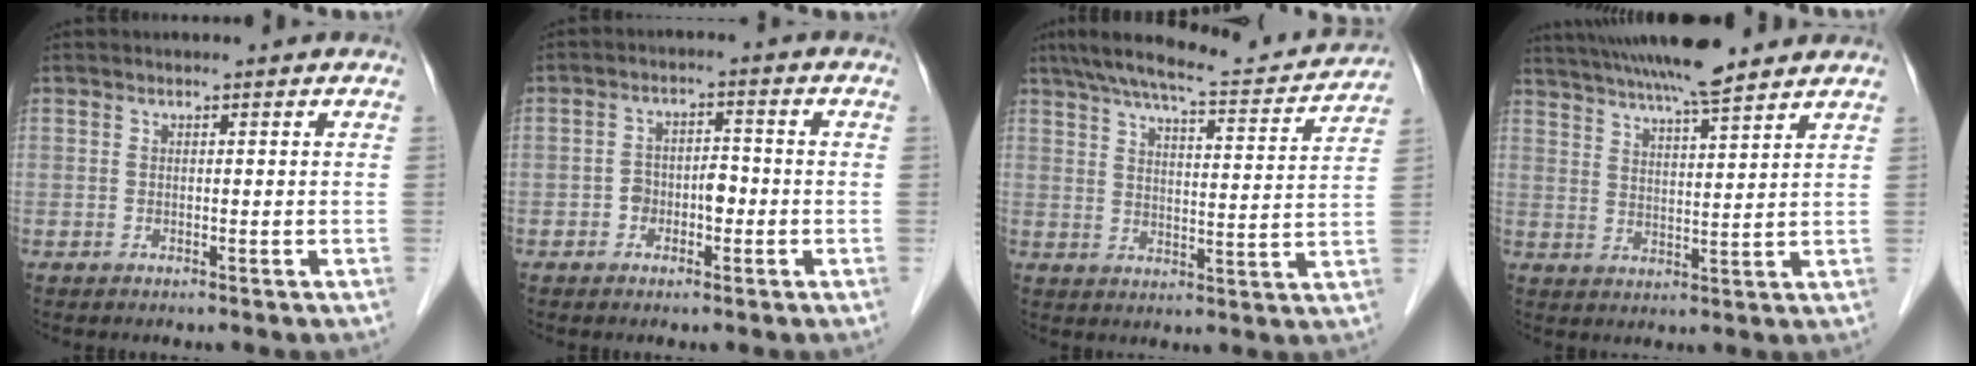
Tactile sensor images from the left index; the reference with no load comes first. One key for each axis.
{"total": 3.7, "fx": -1.2, "fy": 2.3, "fz": 2.6, "tx": -0.044, "ty": 0.018, "tz": -0.021}
{"total": 16.3, "fx": 14.9, "fy": 1.4, "fz": 6.6, "tx": -0.109, "ty": 0.007, "tz": 0.206}
{"total": 14.0, "fx": 12.2, "fy": 0.7, "fz": 6.8, "tx": -0.121, "ty": 0.028, "tz": 0.190}